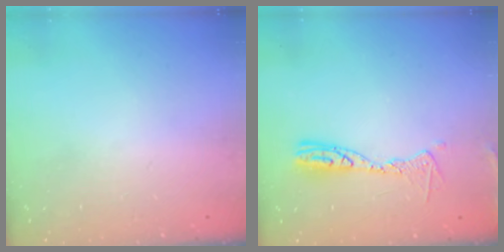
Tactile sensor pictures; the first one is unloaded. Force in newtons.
{"total": 9.9, "press": 9.9, "slide": 0.8}